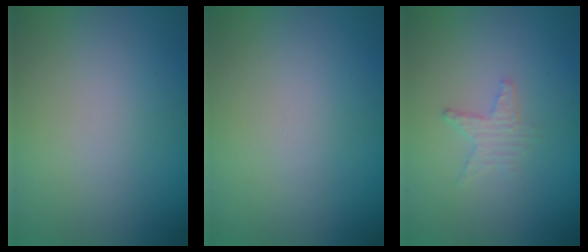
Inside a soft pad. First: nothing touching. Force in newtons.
{"total": 0.0}
{"total": 1.5, "press": 1.4, "slide": 0.3}